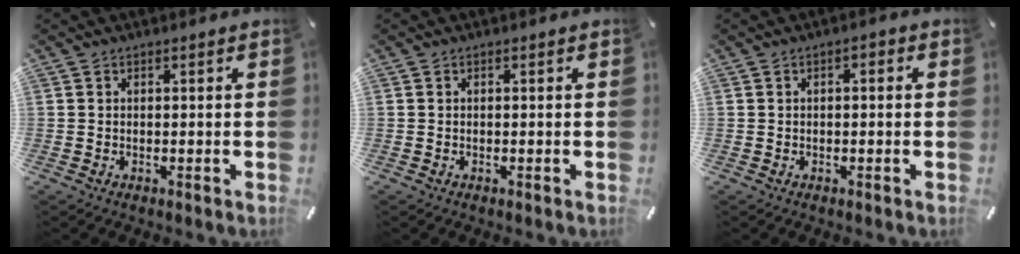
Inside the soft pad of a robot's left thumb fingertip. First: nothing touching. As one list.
[{"total": 0.0}, {"total": 1.3, "force": [-0.5, 0.6, 1.1], "torque": [-0.018, 0.004, -0.010]}]